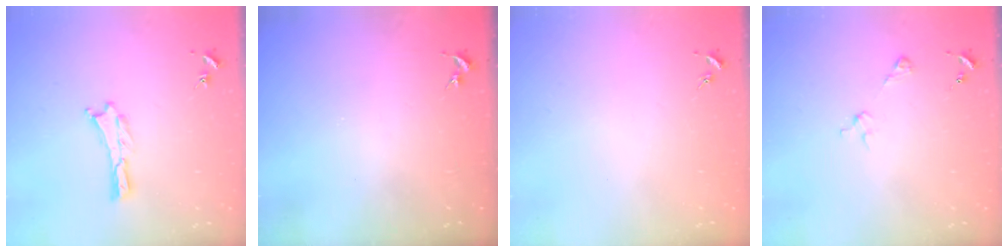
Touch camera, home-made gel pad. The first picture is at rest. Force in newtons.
{"total": 0.0}
{"total": 0.0}
{"total": 2.9, "press": 2.9, "slide": 0.3}